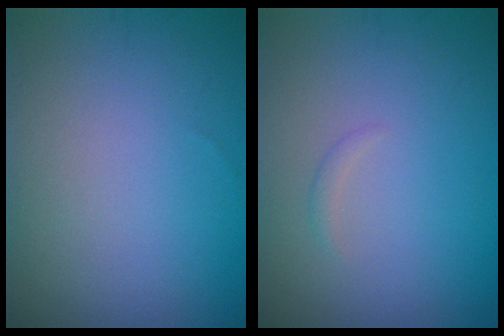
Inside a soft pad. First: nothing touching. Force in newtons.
{"total": 0.5, "press": 0.5, "slide": 0.0}